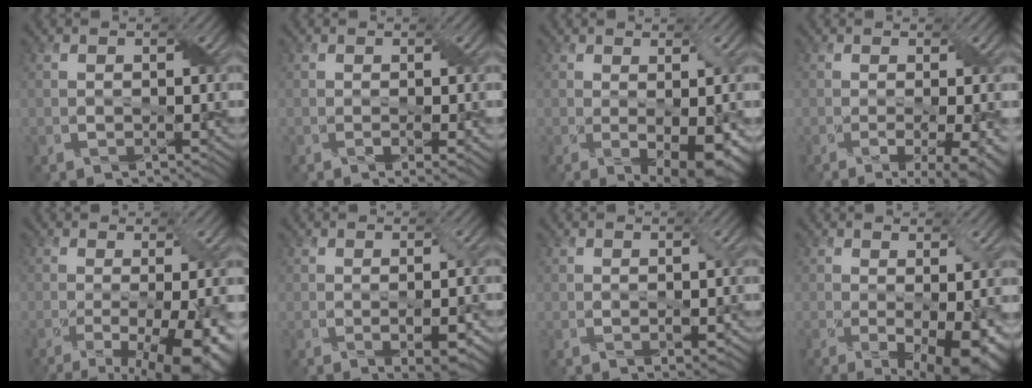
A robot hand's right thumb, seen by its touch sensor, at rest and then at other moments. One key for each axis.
{"total": 2.2, "fx": -0.3, "fy": 0.2, "fz": 2.2, "tx": -0.041, "ty": -0.002, "tz": -0.002}
{"total": 6.8, "fx": -1.2, "fy": 2.4, "fz": 6.3, "tx": -0.092, "ty": -0.018, "tz": 0.006}
{"total": 6.6, "fx": -1.9, "fy": 1.9, "fz": 6.0, "tx": -0.078, "ty": -0.011, "tz": -0.010}
{"total": 12.3, "fx": -4.8, "fy": 3.5, "fz": 10.8, "tx": -0.142, "ty": -0.014, "tz": -0.056}
{"total": 3.7, "fx": -0.9, "fy": 1.0, "fz": 3.5, "tx": -0.058, "ty": -0.006, "tz": -0.007}
{"total": 1.6, "fx": -0.2, "fy": 0.7, "fz": 1.4, "tx": -0.021, "ty": -0.004, "tz": 0.003}
{"total": 8.3, "fx": -1.9, "fy": 3.1, "fz": 7.5, "tx": -0.113, "ty": -0.029, "tz": -0.007}